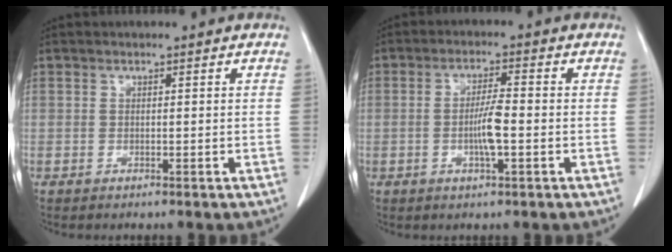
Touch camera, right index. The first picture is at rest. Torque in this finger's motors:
{"motor_torque": [0.20, 0.10, 0.11, 0.04]}